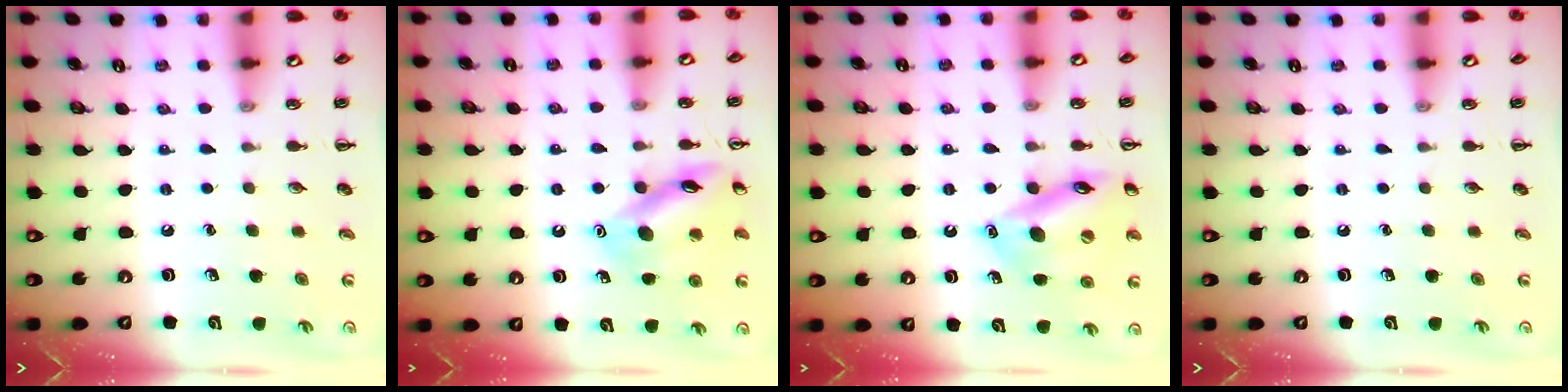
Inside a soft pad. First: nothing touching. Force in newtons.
{"total": 14.1, "press": 14.1, "slide": 1.2}
{"total": 15.5, "press": 15.4, "slide": 1.9}
{"total": 0.0}